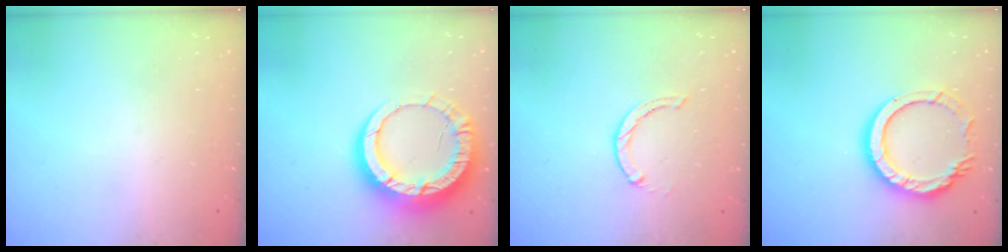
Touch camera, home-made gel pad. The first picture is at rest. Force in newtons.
{"total": 17.7, "press": 17.7, "slide": 1.5}
{"total": 0.0}
{"total": 13.2, "press": 13.1, "slide": 1.1}